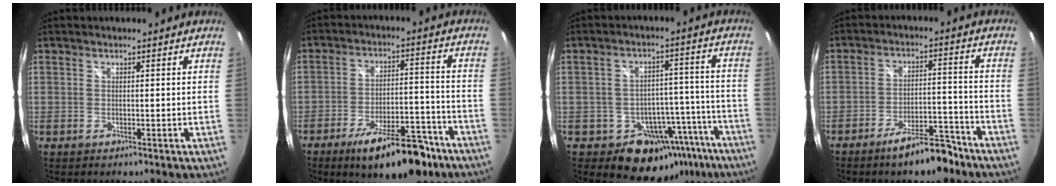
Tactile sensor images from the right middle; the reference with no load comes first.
{"total": 15.5, "force": [-10.8, 5.0, 9.8], "torque": [-0.161, -0.001, -0.156]}
{"total": 13.2, "force": [-8.2, 9.6, 3.9], "torque": [-0.050, 0.049, -0.078]}
{"total": 9.6, "force": [-7.5, 2.7, 5.3], "torque": [-0.089, 0.015, -0.108]}